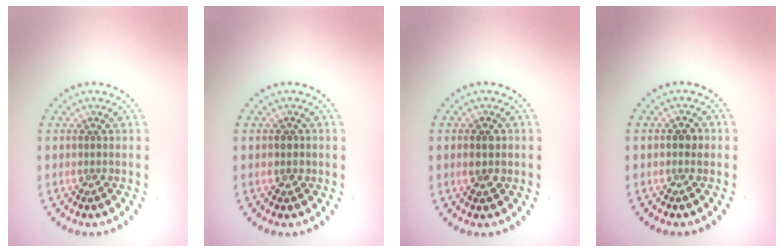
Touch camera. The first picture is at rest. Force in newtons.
{"total": 1.0, "press": 1.0, "slide": 0.4}
{"total": 1.5, "press": 1.5, "slide": 0.1}
{"total": 1.2, "press": 1.1, "slide": 0.3}